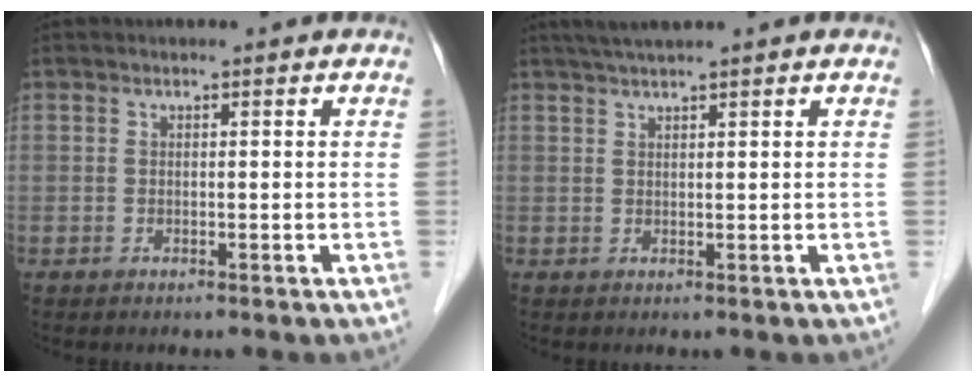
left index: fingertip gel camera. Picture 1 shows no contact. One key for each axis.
{"total": 3.4, "fx": 2.8, "fy": -0.6, "fz": 1.9, "tx": -0.032, "ty": 0.021, "tz": 0.053}